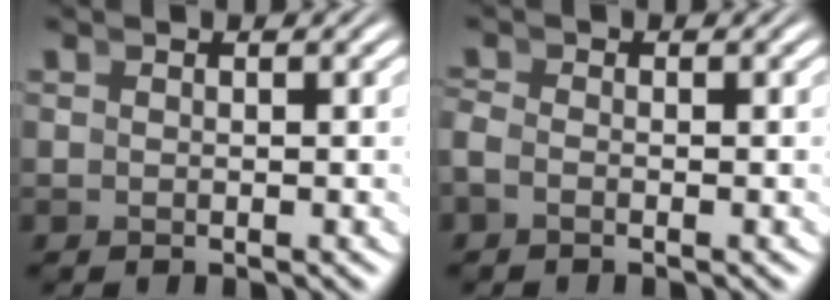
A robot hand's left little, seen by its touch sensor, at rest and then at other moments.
{"total": 1.1, "force": [-0.9, 0.4, 0.6], "torque": [-0.017, -0.009, -0.016]}